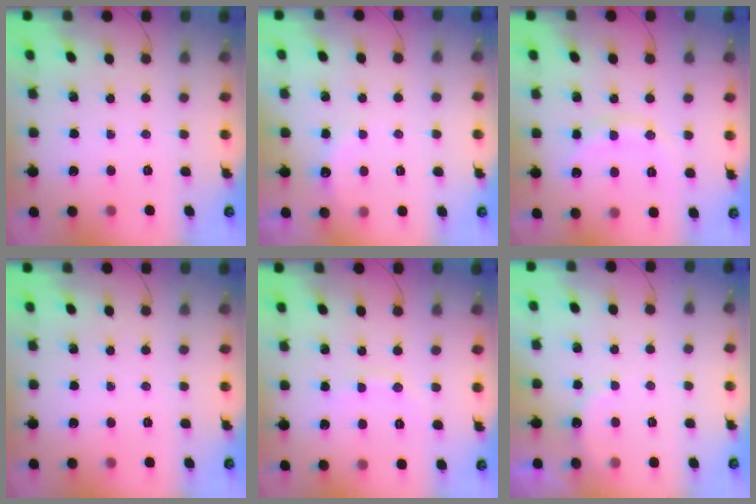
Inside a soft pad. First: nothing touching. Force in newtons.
{"total": 5.5, "press": 5.4, "slide": 1.0}
{"total": 10.6, "press": 10.6, "slide": 0.9}
{"total": 0.0}
{"total": 4.9, "press": 4.8, "slide": 1.1}
{"total": 7.1, "press": 7.1, "slide": 0.9}